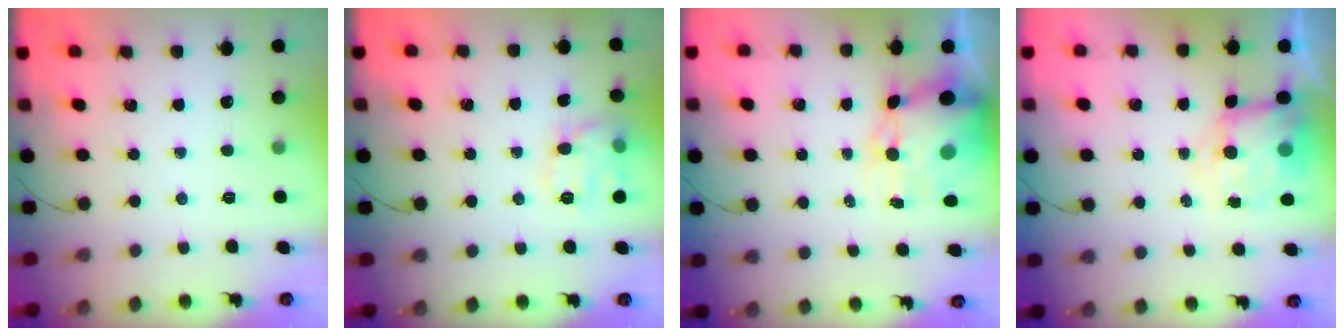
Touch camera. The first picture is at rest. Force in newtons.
{"total": 11.3, "press": 11.3, "slide": 0.3}
{"total": 10.2, "press": 9.8, "slide": 3.0}
{"total": 7.5, "press": 7.3, "slide": 1.8}